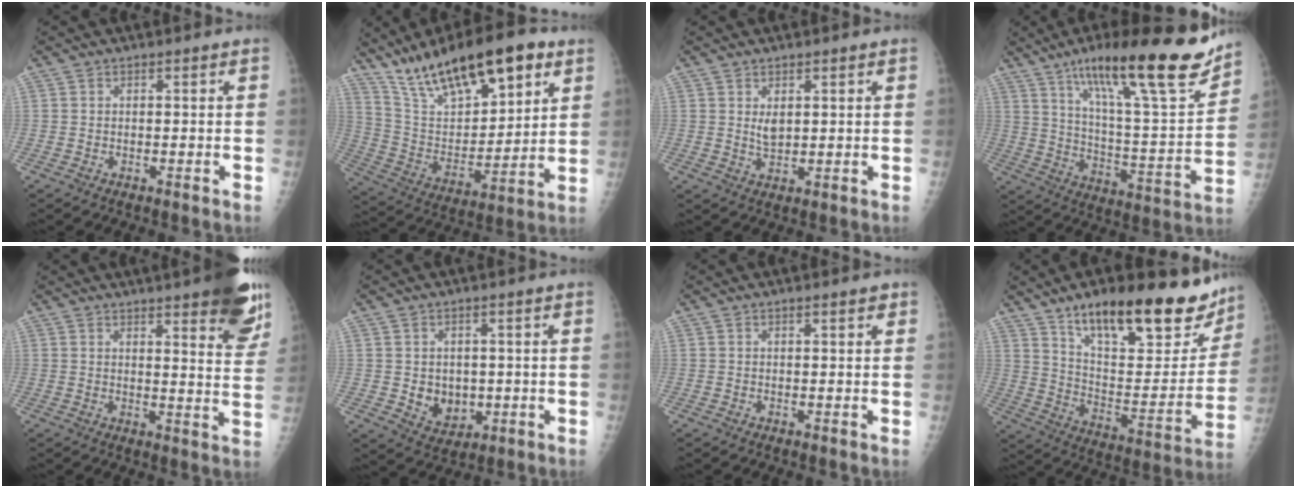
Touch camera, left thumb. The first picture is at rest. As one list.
[{"total": 22.7, "force": [14.4, 8.6, 15.3], "torque": [-0.222, -0.043, 0.257]}, {"total": 1.5, "force": [0.6, 0.8, 1.1], "torque": [-0.016, -0.004, 0.013]}, {"total": 26.1, "force": [17.1, 5.0, 19.0], "torque": [-0.274, -0.059, 0.277]}, {"total": 16.3, "force": [10.5, 3.8, 11.8], "torque": [-0.122, -0.054, 0.122]}, {"total": 6.5, "force": [-0.5, 5.2, 3.8], "torque": [-0.030, -0.006, 0.009]}, {"total": 1.5, "force": [0.9, 0.4, 1.1], "torque": [-0.014, -0.001, 0.010]}, {"total": 27.5, "force": [19.2, 9.7, 17.1], "torque": [-0.207, -0.075, 0.292]}]